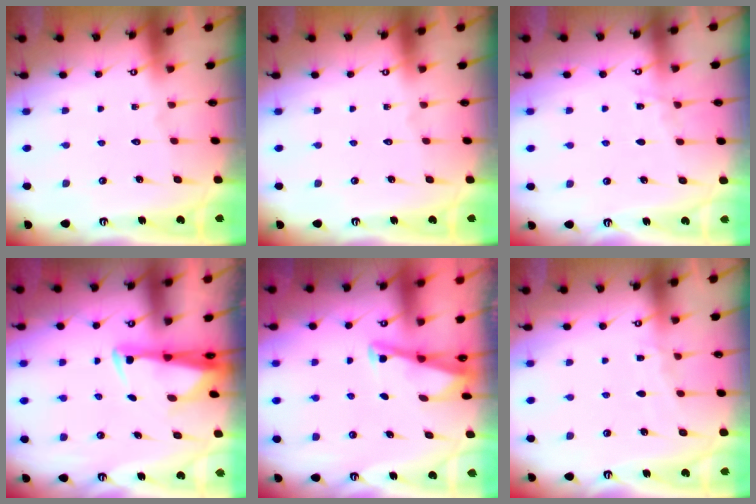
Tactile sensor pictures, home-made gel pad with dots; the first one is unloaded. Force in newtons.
{"total": 0.0}
{"total": 3.2, "press": 3.2, "slide": 0.4}
{"total": 2.8, "press": 2.7, "slide": 1.0}
{"total": 2.8, "press": 2.8, "slide": 0.3}
{"total": 3.2, "press": 3.2, "slide": 0.5}